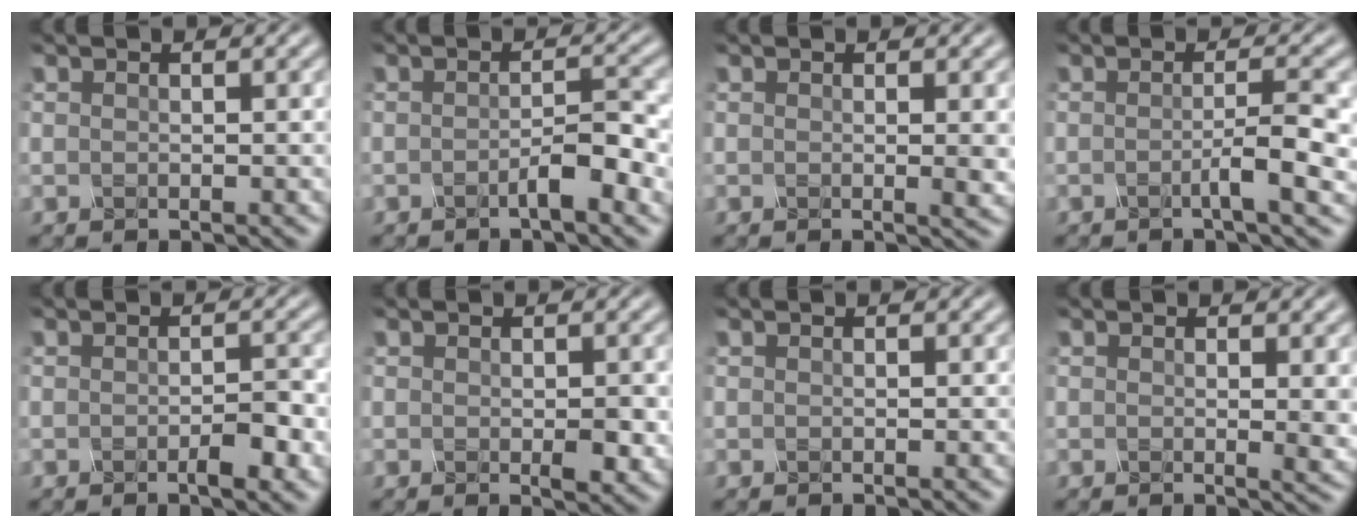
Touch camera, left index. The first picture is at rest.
{"total": 2.6, "force": [-1.2, 0.4, 2.2], "torque": [-0.037, 0.004, -0.022]}
{"total": 1.8, "force": [0.6, 0.5, 1.6], "torque": [-0.016, -0.001, 0.007]}
{"total": 3.4, "force": [-0.9, 0.5, 3.2], "torque": [-0.049, -0.002, -0.018]}
{"total": 2.1, "force": [-0.9, 0.5, 1.8], "torque": [-0.029, -0.002, -0.013]}
{"total": 2.1, "force": [-0.2, 0.7, 1.9], "torque": [-0.034, -0.005, 0.002]}
{"total": 0.0}
{"total": 2.3, "force": [0.9, 0.7, 2.0], "torque": [-0.022, -0.005, 0.015]}